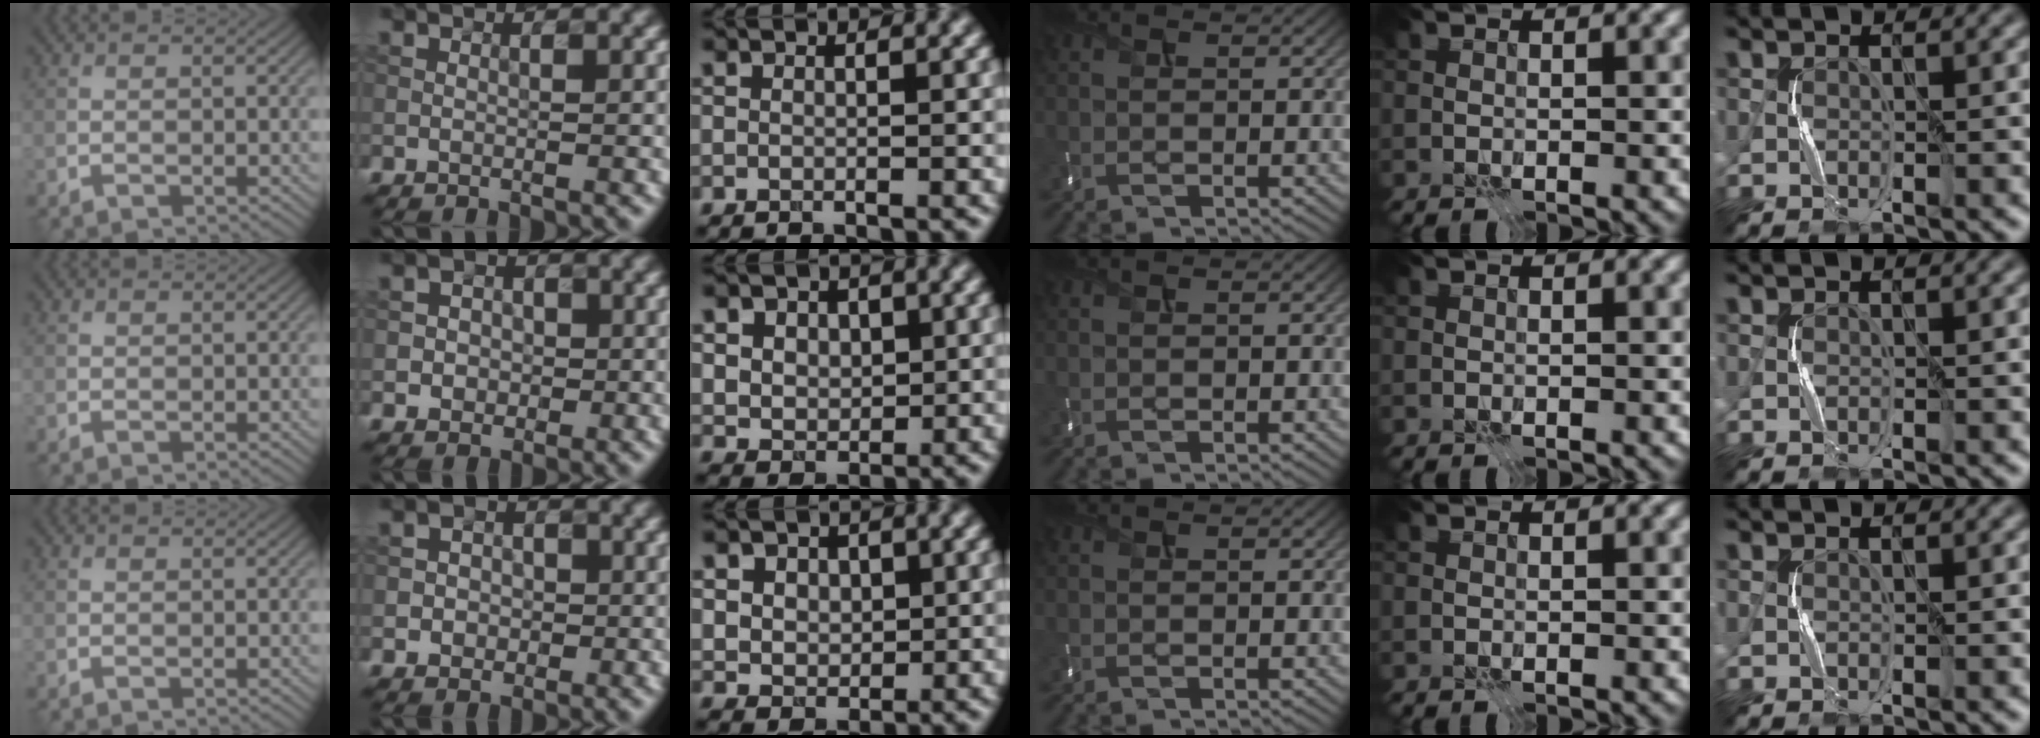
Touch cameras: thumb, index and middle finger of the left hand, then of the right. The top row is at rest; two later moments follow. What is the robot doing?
{"motion": "press", "object": "memory foam"}